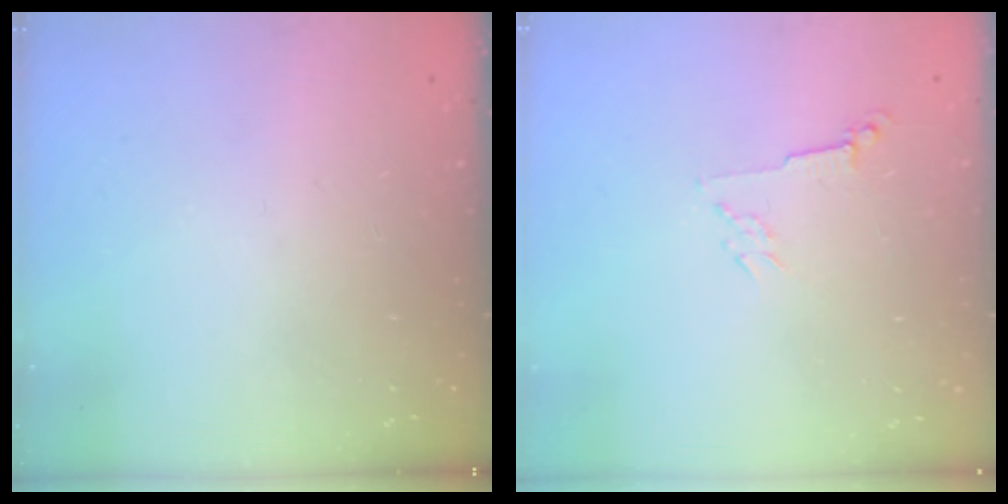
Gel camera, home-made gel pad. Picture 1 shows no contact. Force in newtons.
{"total": 2.8, "press": 2.7, "slide": 0.6}